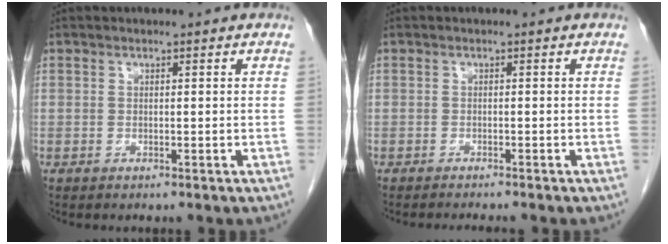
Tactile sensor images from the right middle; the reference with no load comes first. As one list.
[{"total": 3.1, "force": [-2.8, -0.1, 1.2], "torque": [-0.013, -0.005, -0.038]}]